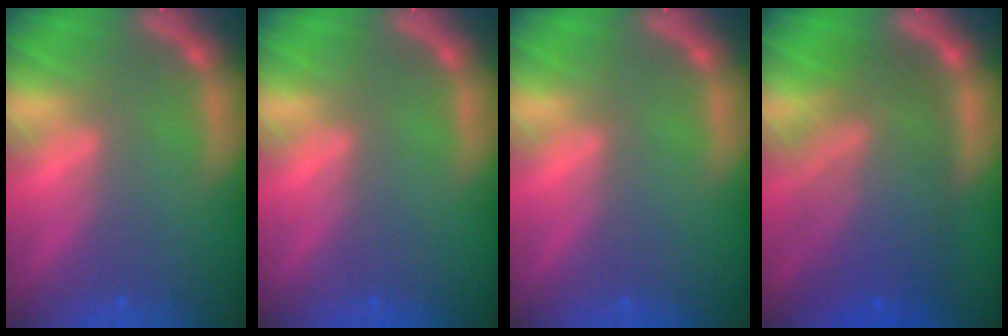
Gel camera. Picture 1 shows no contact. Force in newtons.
{"total": 0.0}
{"total": 0.0}
{"total": 10.0}